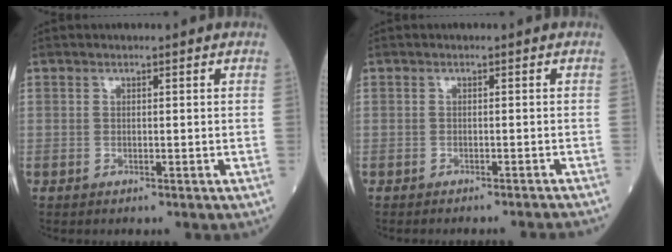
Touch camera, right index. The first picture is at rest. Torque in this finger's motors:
{"motor_torque": [0.02, -0.28, 0.05, 0.01]}